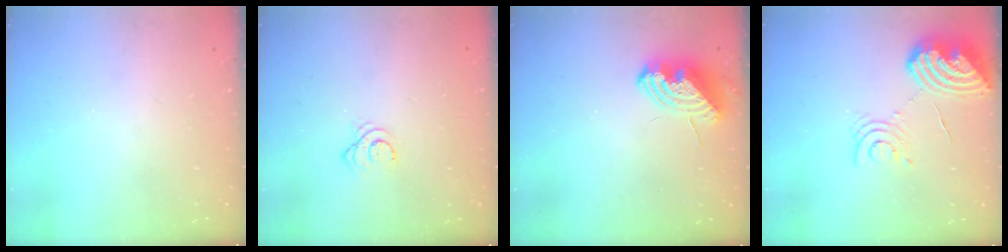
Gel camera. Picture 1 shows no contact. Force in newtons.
{"total": 4.1, "press": 4.1, "slide": 0.4}
{"total": 9.0, "press": 8.9, "slide": 1.3}
{"total": 13.4, "press": 13.3, "slide": 1.7}